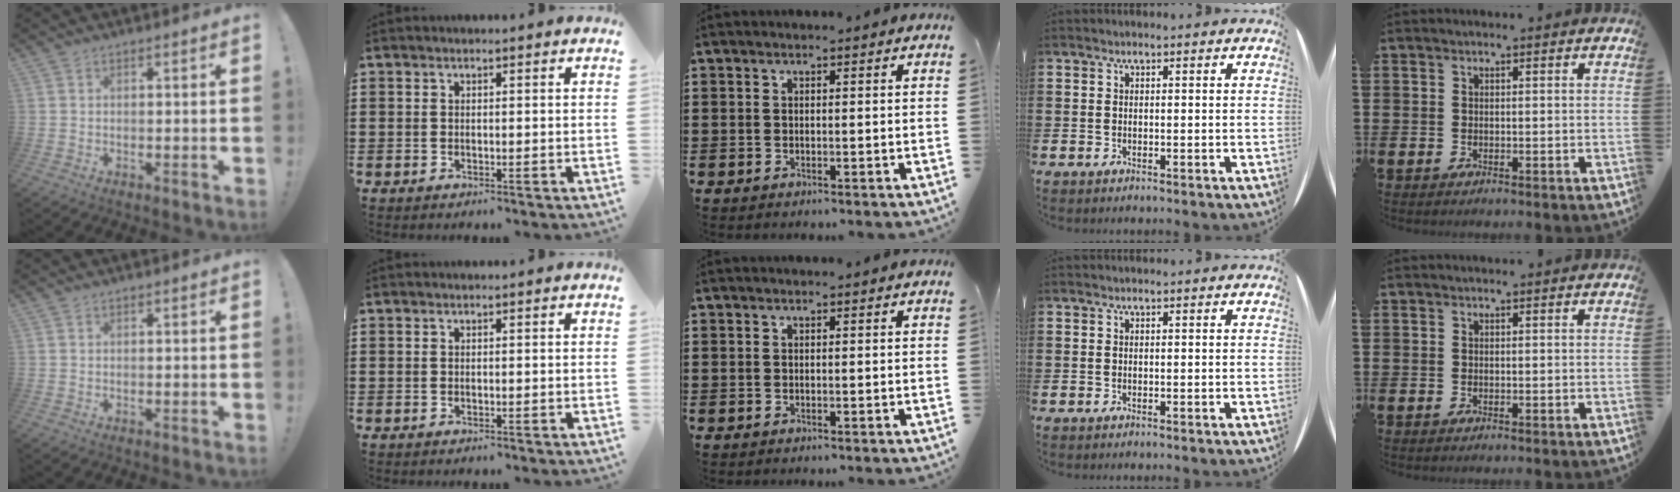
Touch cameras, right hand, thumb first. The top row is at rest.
{}